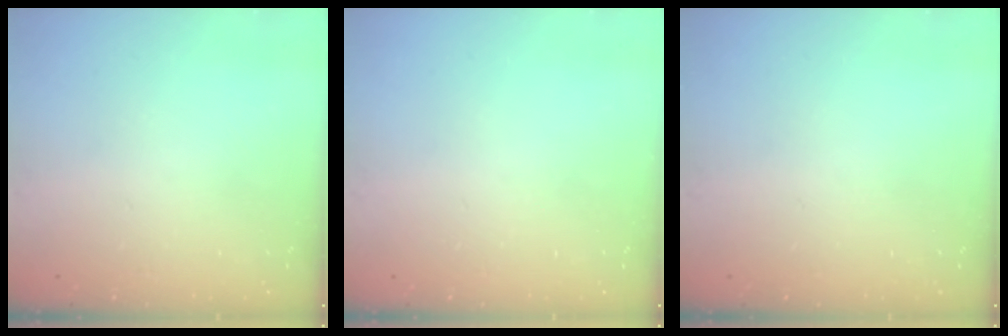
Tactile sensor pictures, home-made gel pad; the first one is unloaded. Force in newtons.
{"total": 0.0}
{"total": 0.0}